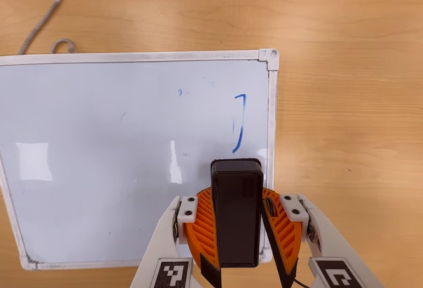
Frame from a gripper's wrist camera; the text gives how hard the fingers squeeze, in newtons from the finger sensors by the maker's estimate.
{"total": 8.4, "left": 8.1, "right": 8.6}